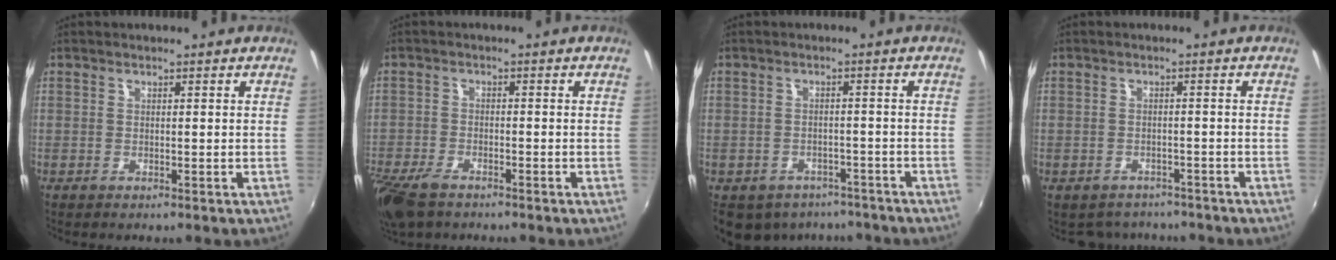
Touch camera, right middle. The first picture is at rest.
{"total": 9.1, "force": [-6.7, 3.8, 4.9], "torque": [-0.134, -0.033, -0.130]}
{"total": 12.0, "force": [-8.5, 7.2, 4.3], "torque": [-0.104, -0.002, -0.106]}
{"total": 5.9, "force": [-5.0, 2.8, 0.9], "torque": [-0.027, -0.007, -0.069]}